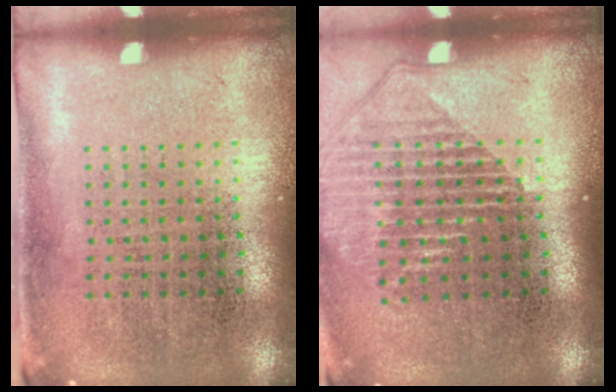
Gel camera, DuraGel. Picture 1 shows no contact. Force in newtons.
{"total": 1.3, "press": 1.2, "slide": 0.6}